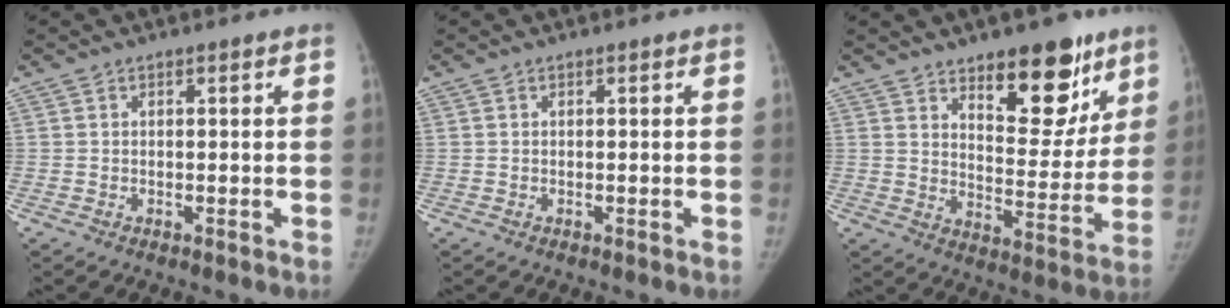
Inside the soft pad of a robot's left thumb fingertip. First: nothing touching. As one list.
[{"total": 0.0}, {"total": 16.0, "force": [10.2, 7.2, 10.1], "torque": [-0.074, -0.069, 0.153]}]